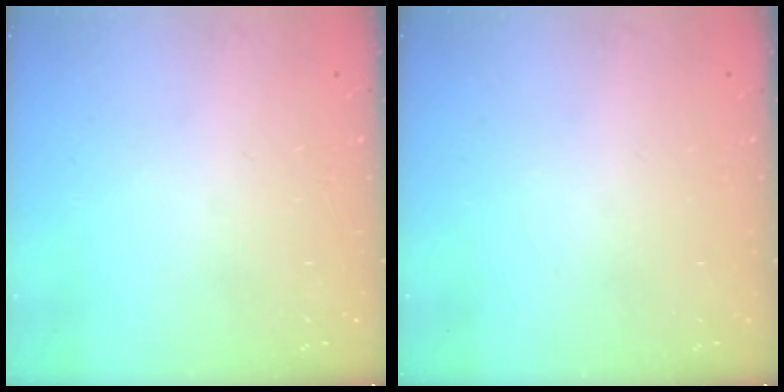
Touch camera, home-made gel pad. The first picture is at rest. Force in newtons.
{"total": 0.0}